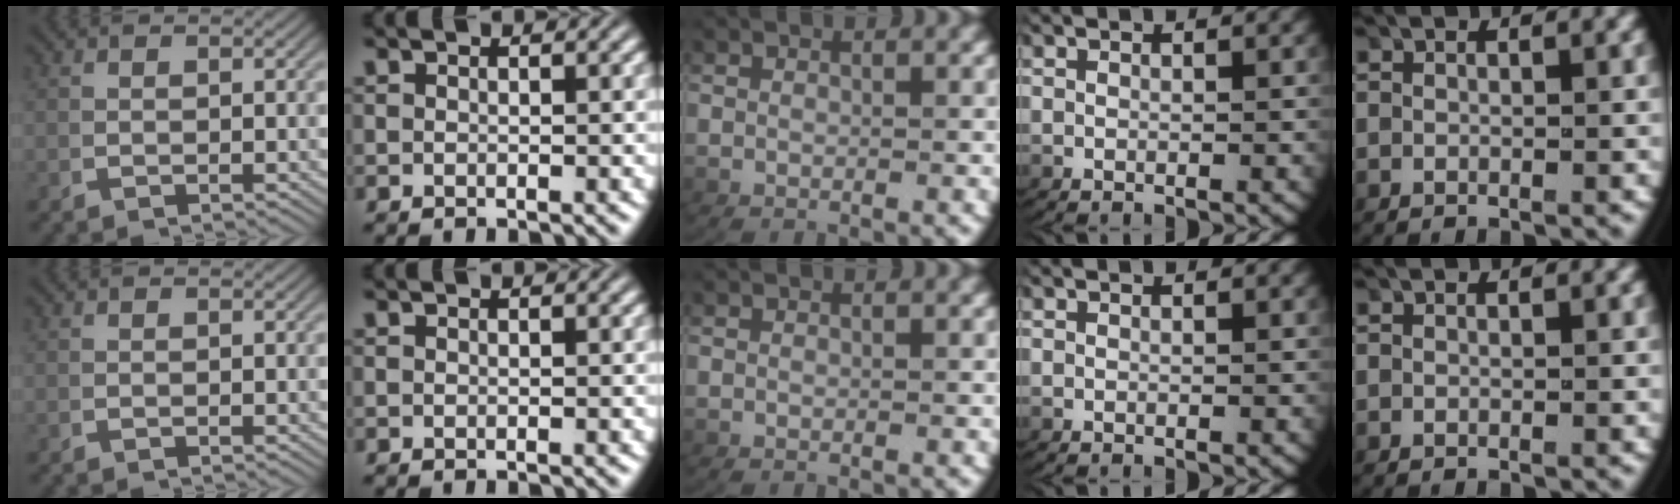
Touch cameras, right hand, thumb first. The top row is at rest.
{}